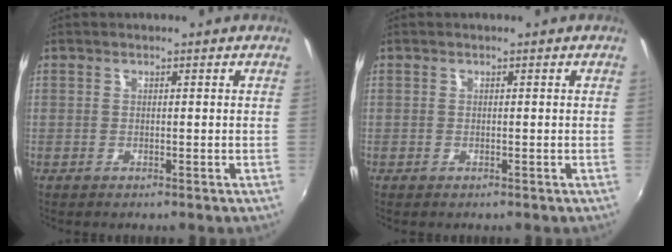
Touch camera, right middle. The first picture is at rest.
{"total": 0.0}